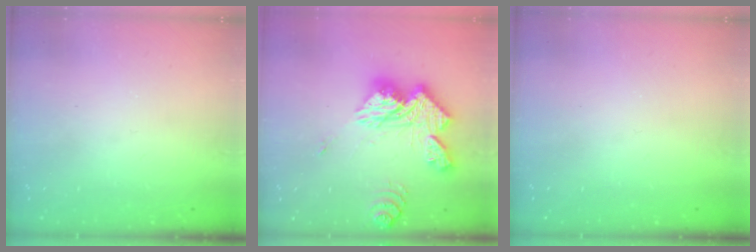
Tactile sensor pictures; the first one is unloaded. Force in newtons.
{"total": 19.3, "press": 19.1, "slide": 2.0}
{"total": 0.0}